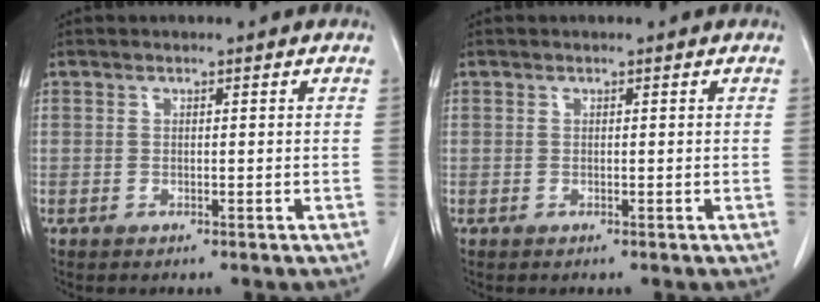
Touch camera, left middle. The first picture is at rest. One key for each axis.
{"total": 0.0}